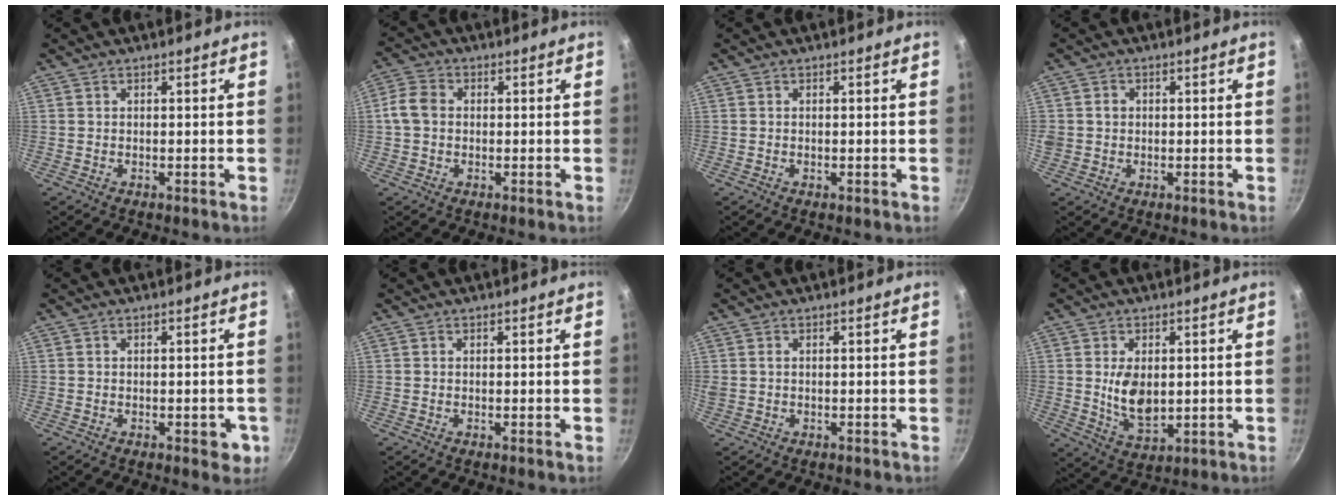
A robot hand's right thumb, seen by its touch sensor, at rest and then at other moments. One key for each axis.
{"total": 5.0, "fx": 0.1, "fy": 3.9, "fz": 3.1, "tx": -0.055, "ty": 0.011, "tz": -0.011}
{"total": 0.0}
{"total": 2.6, "fx": 0.1, "fy": 2.4, "fz": 0.9, "tx": -0.006, "ty": 0.007, "tz": 0.000}
{"total": 3.5, "fx": -1.1, "fy": 1.8, "fz": 2.8, "tx": -0.017, "ty": 0.003, "tz": -0.015}
{"total": 0.0}
{"total": 0.8, "fx": 0.1, "fy": 0.7, "fz": 0.5, "tx": -0.007, "ty": 0.002, "tz": 0.002}
{"total": 8.2, "fx": 0.7, "fy": 5.0, "fz": 6.5, "tx": -0.106, "ty": -0.019, "tz": 0.022}